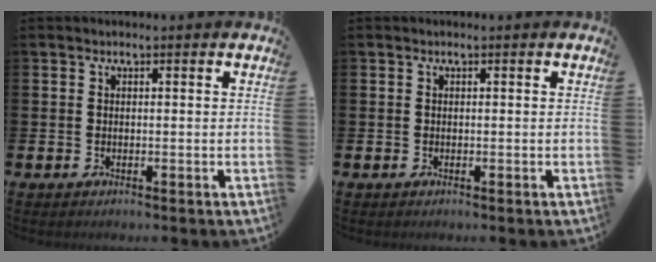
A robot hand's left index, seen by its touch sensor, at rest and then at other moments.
{"total": 0.0}